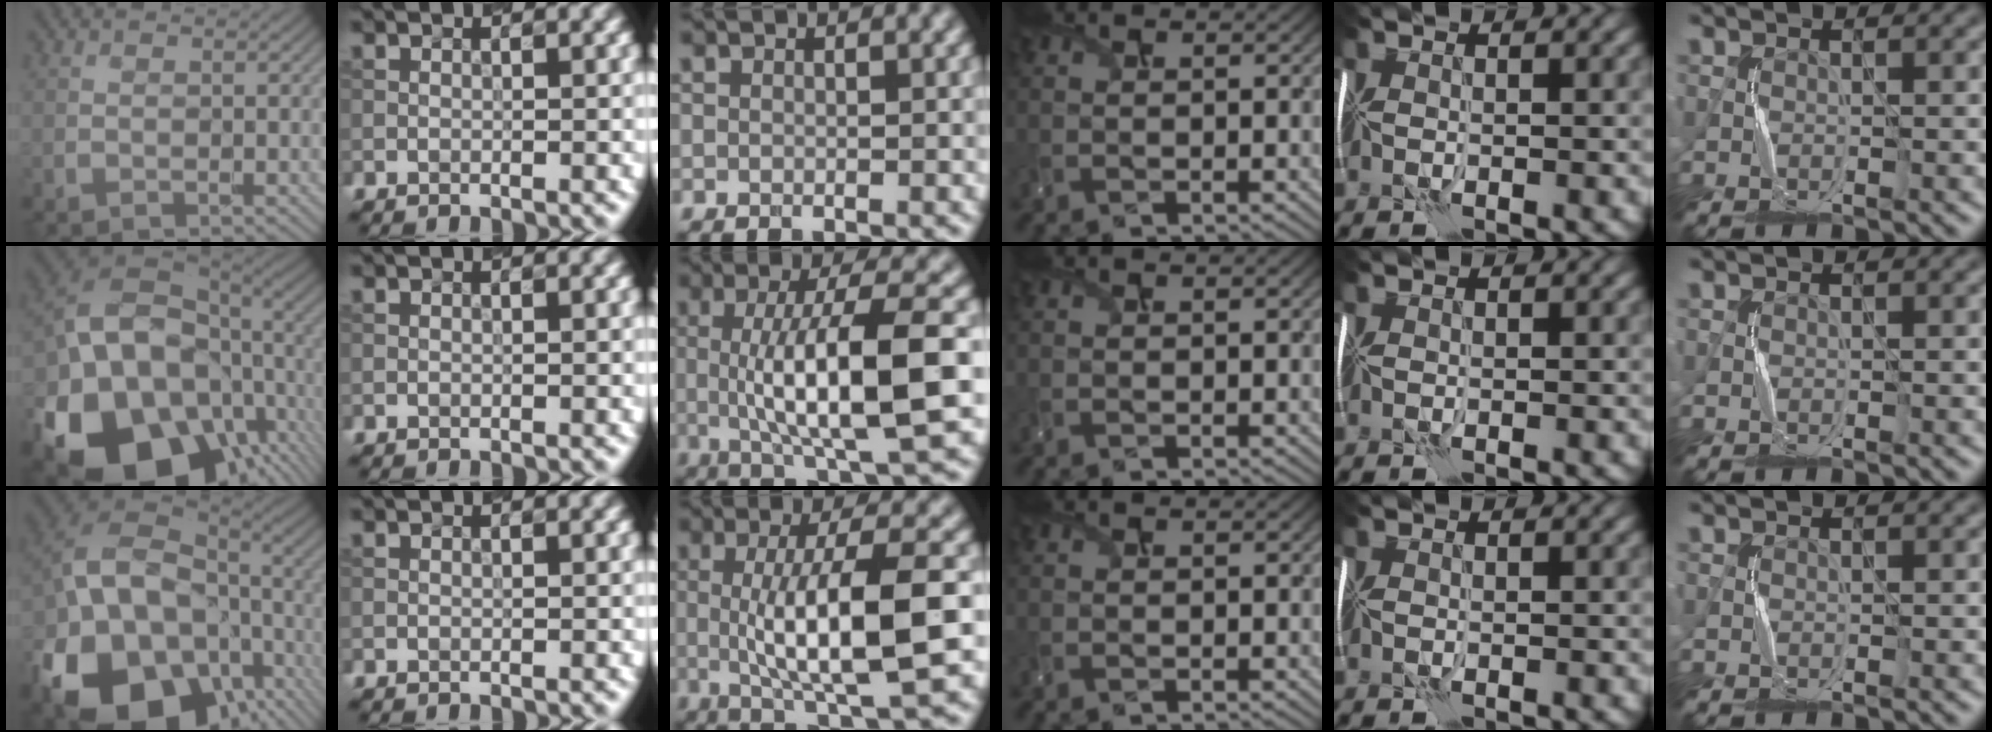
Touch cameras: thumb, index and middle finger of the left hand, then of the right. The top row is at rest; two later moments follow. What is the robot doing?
{"motion": "shake", "object": "handbell"}